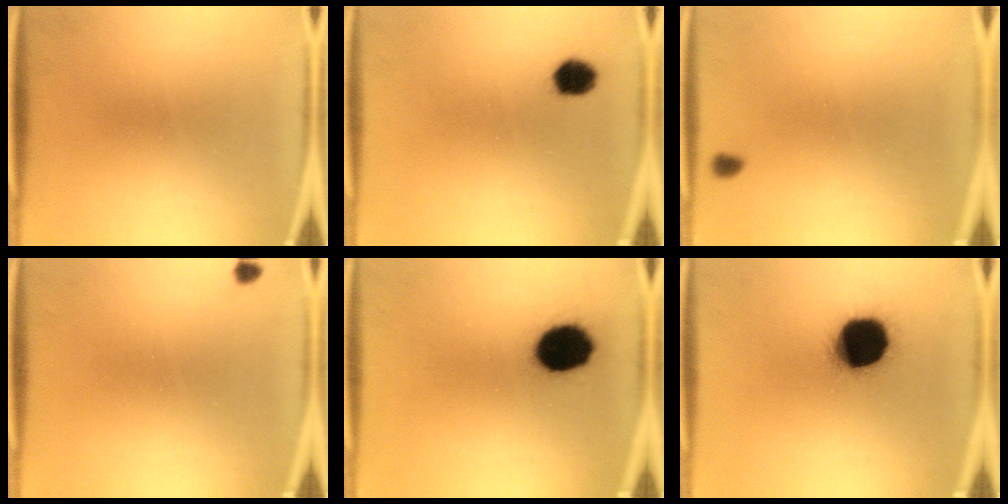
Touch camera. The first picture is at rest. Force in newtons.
{"total": 4.8}
{"total": 0.7}
{"total": 1.0}
{"total": 13.2}
{"total": 19.4}